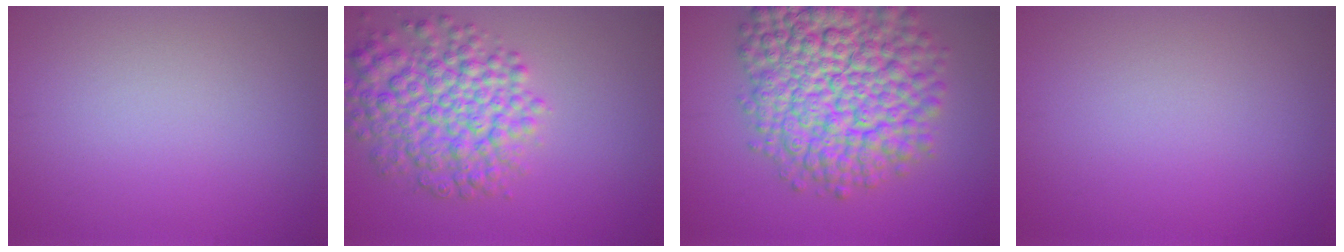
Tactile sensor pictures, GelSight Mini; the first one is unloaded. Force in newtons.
{"total": 7.1, "press": 7.1, "slide": 0.2}
{"total": 12.7, "press": 12.7, "slide": 0.5}
{"total": 0.0}